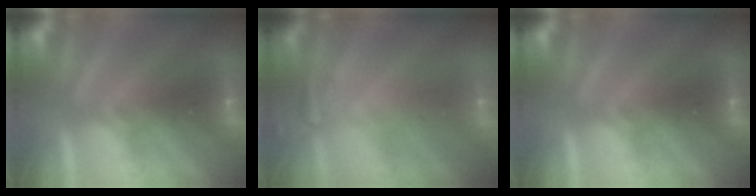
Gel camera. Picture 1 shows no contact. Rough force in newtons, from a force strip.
{"total": 2.4}
{"total": 0.0}